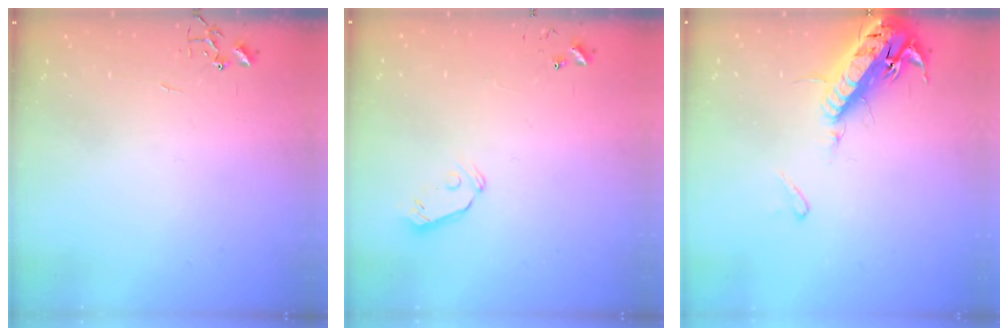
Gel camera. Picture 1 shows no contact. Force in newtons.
{"total": 5.4, "press": 5.3, "slide": 0.9}
{"total": 17.4, "press": 16.9, "slide": 4.1}